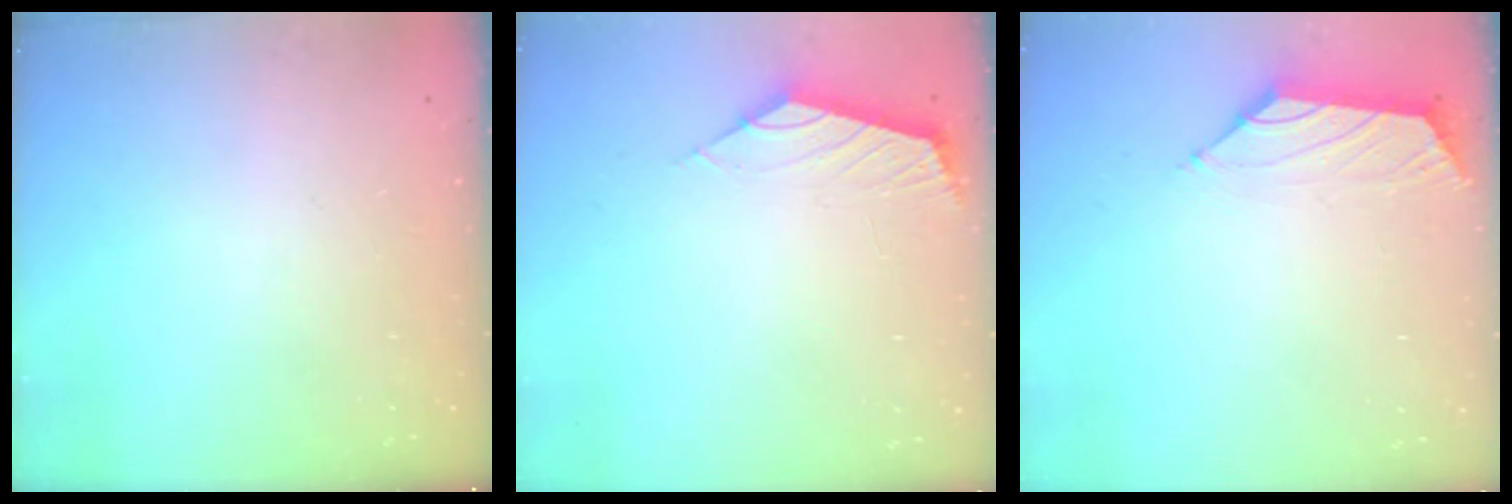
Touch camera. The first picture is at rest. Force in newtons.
{"total": 2.1, "press": 2.1, "slide": 0.5}
{"total": 1.7, "press": 1.6, "slide": 0.6}